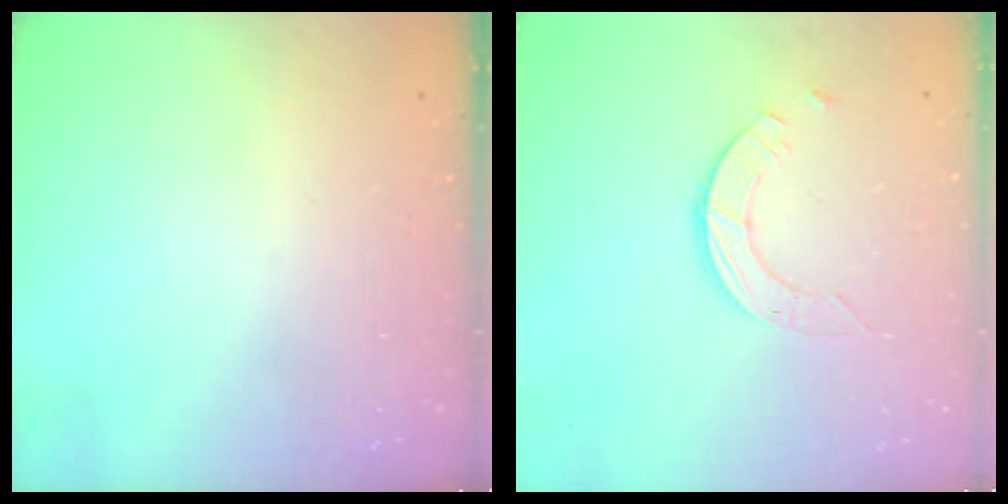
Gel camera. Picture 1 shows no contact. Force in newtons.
{"total": 3.5, "press": 3.5, "slide": 0.2}